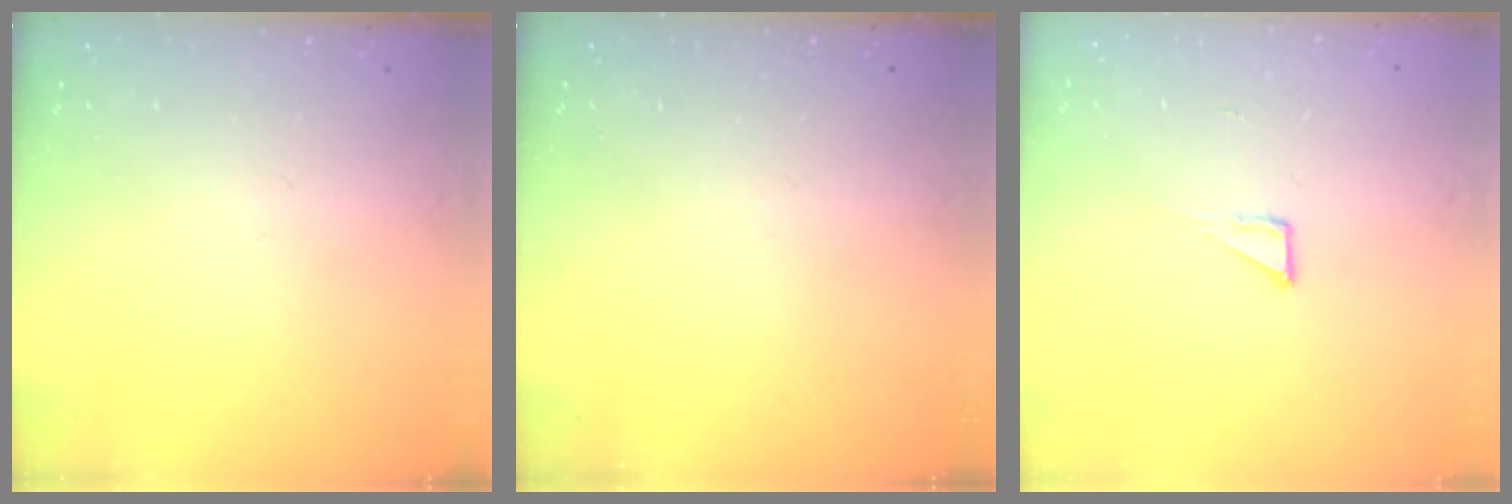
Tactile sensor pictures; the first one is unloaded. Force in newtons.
{"total": 0.0}
{"total": 2.8, "press": 2.8, "slide": 0.2}